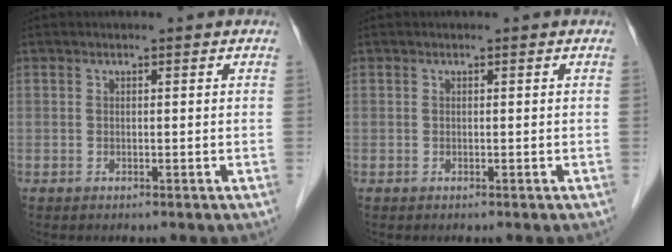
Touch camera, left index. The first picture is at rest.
{"total": 0.0}